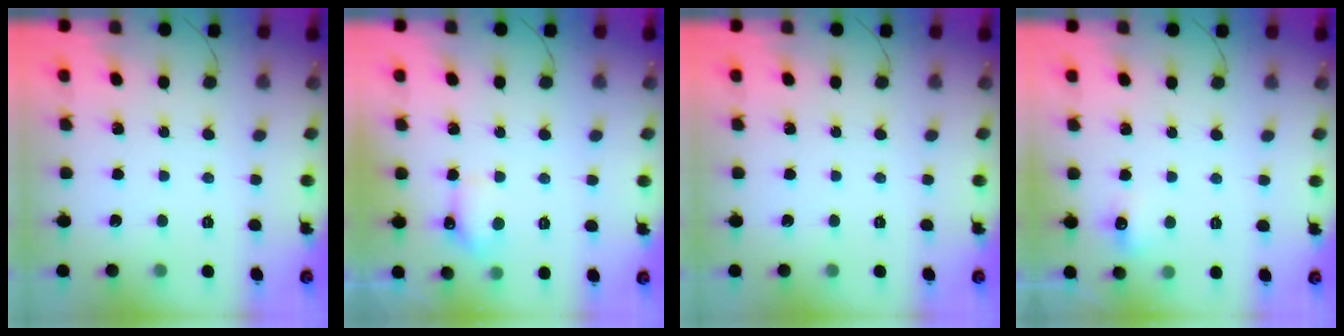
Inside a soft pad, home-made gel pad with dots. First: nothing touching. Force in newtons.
{"total": 6.0, "press": 5.9, "slide": 1.1}
{"total": 0.0}
{"total": 5.7, "press": 5.4, "slide": 1.7}